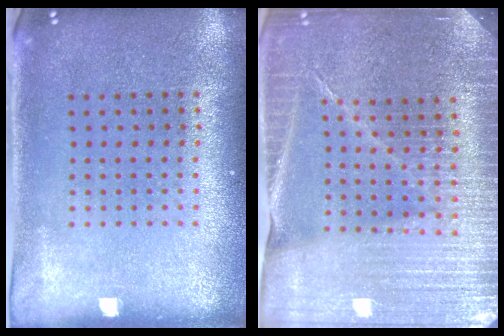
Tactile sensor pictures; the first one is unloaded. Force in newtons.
{"total": 4.3, "press": 4.0, "slide": 1.5}